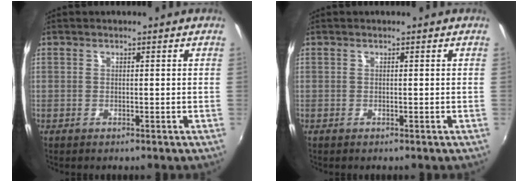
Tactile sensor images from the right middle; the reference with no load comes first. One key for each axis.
{"total": 0.0}